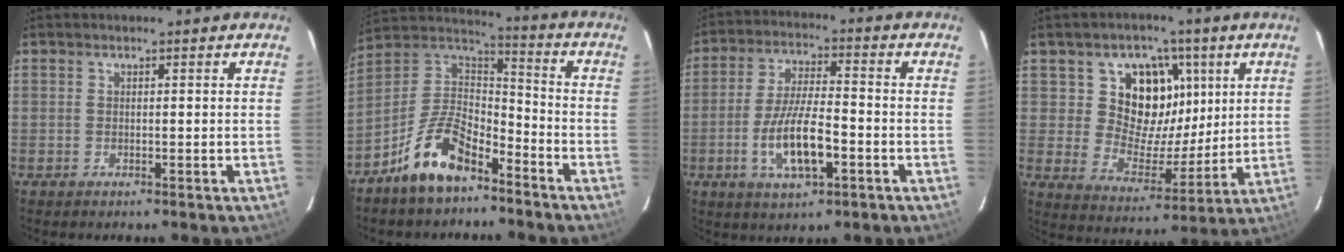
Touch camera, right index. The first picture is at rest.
{"total": 13.6, "force": [-8.8, 6.1, 8.3], "torque": [-0.179, 0.027, -0.164]}
{"total": 11.1, "force": [-3.9, 3.4, 9.8], "torque": [-0.198, -0.005, -0.067]}
{"total": 12.8, "force": [4.7, 10.6, 5.5], "torque": [-0.099, -0.006, 0.084]}